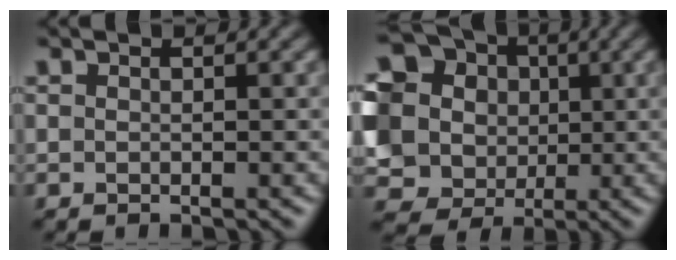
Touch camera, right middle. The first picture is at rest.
{"total": 16.7, "force": [2.2, 15.3, 6.5], "torque": [-0.195, 0.012, 0.016]}